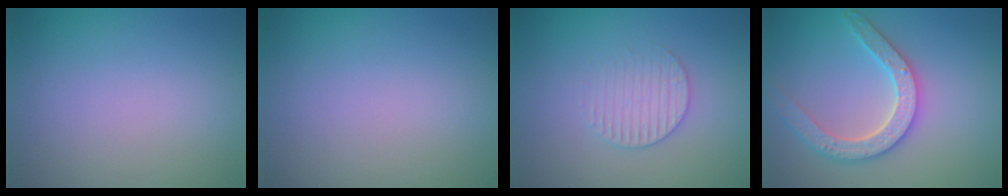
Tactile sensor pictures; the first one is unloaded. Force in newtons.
{"total": 0.0}
{"total": 2.5, "press": 2.5, "slide": 0.4}
{"total": 4.0, "press": 3.9, "slide": 0.9}